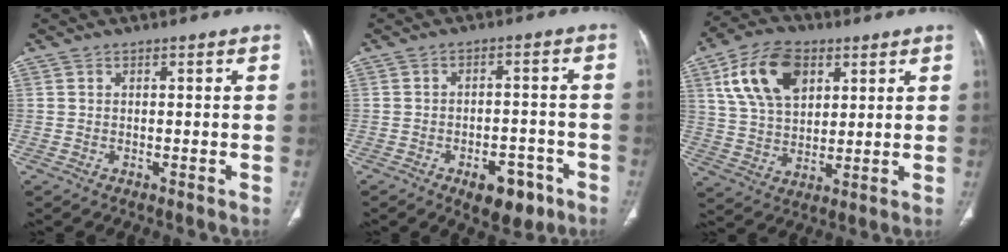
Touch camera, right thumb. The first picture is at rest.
{"total": 8.3, "force": [-4.4, 4.5, 5.5], "torque": [-0.051, 0.025, -0.057]}
{"total": 14.8, "force": [5.9, 9.3, 9.9], "torque": [-0.163, -0.009, 0.112]}